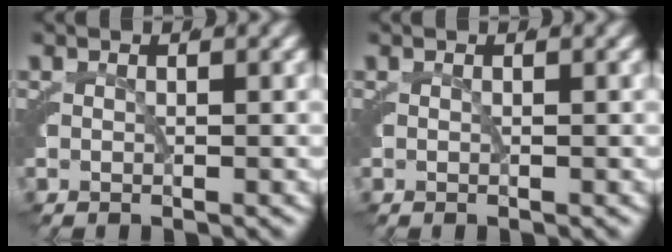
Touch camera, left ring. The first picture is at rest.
{"total": 0.0}